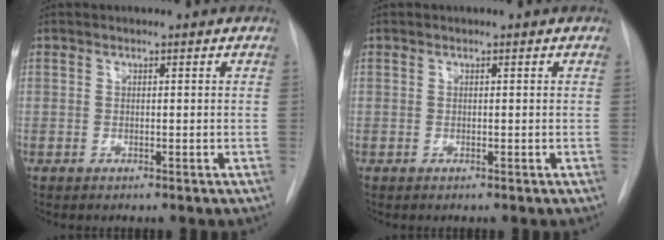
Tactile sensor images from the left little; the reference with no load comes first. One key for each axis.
{"total": 0.0}